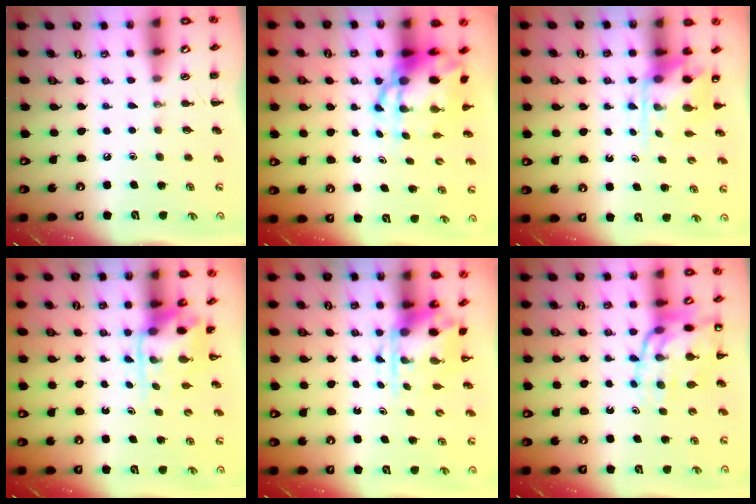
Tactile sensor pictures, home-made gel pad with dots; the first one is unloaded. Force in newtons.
{"total": 8.7, "press": 8.4, "slide": 2.2}
{"total": 5.0, "press": 4.9, "slide": 0.8}
{"total": 3.5, "press": 3.4, "slide": 0.7}
{"total": 3.8, "press": 3.7, "slide": 0.9}
{"total": 14.7, "press": 14.3, "slide": 3.2}